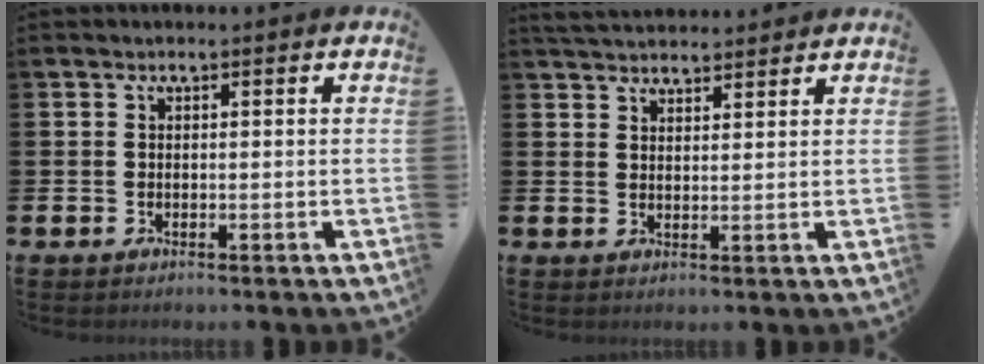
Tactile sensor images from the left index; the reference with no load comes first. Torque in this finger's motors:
{"motor_torque": [0.74, -1.39, 0.40, 0.12]}